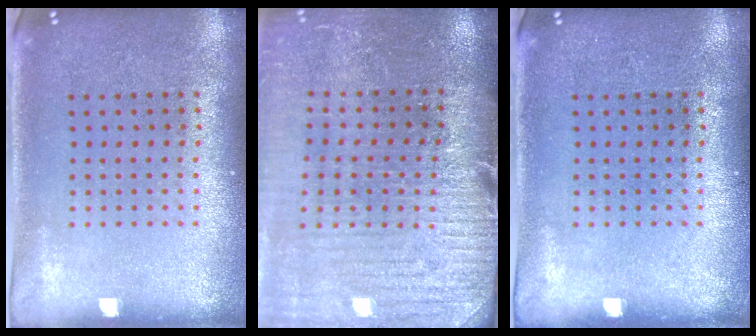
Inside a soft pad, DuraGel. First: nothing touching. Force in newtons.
{"total": 3.2, "press": 3.0, "slide": 1.0}
{"total": 0.0}